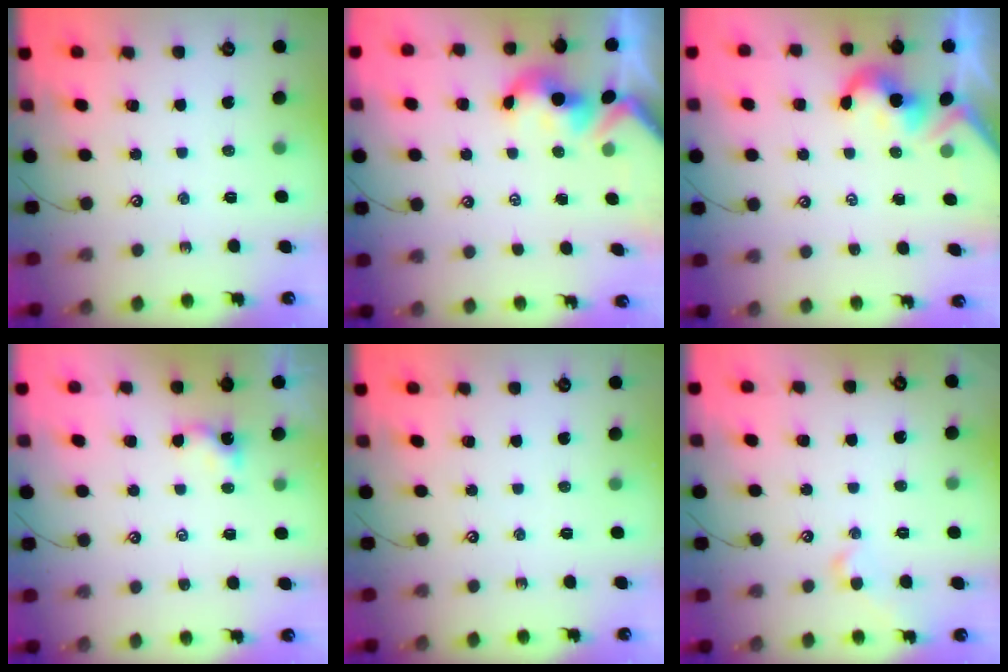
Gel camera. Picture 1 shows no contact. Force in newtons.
{"total": 1.5, "press": 1.5, "slide": 0.1}
{"total": 2.1, "press": 2.1, "slide": 0.4}
{"total": 0.8, "press": 0.8, "slide": 0.1}
{"total": 0.0}
{"total": 0.8, "press": 0.7, "slide": 0.5}